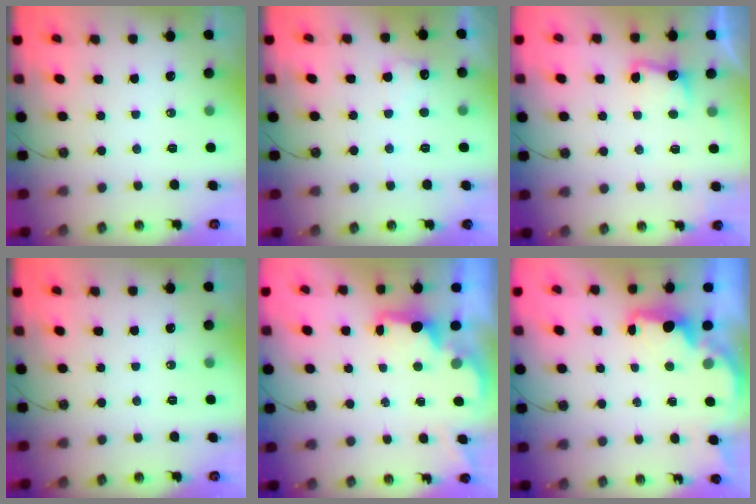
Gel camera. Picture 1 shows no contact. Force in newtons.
{"total": 6.5, "press": 6.4, "slide": 1.4}
{"total": 4.3, "press": 4.2, "slide": 1.1}
{"total": 0.0}
{"total": 1.6, "press": 1.4, "slide": 0.7}
{"total": 2.3, "press": 2.2, "slide": 0.8}